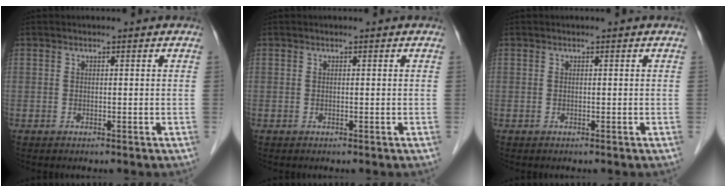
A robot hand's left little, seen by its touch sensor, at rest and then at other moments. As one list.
[{"total": 0.0}, {"total": 0.0}]